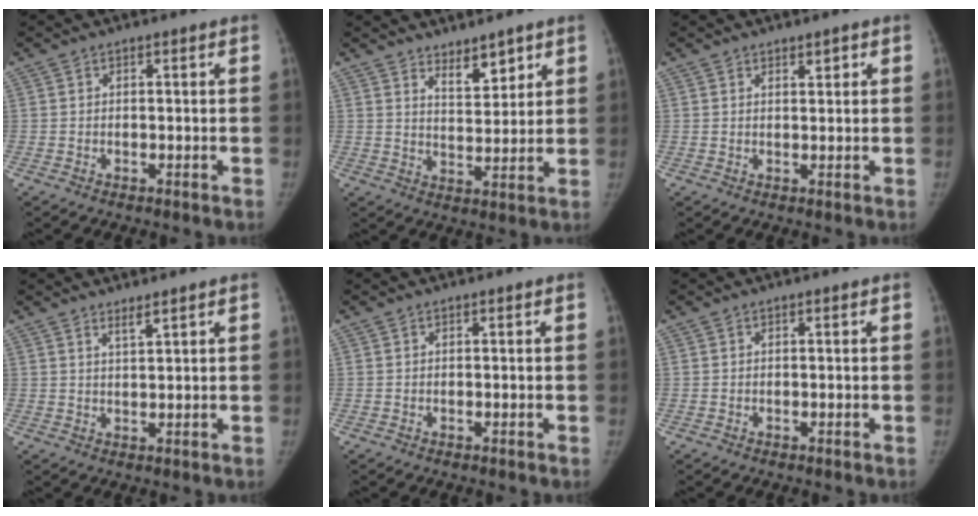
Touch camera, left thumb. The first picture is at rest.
{"total": 5.7, "force": [4.2, 2.5, 3.0], "torque": [-0.025, -0.037, 0.072]}
{"total": 1.3, "force": [0.9, 0.5, 0.8], "torque": [-0.004, -0.005, 0.013]}
{"total": 2.0, "force": [1.6, 0.1, 1.2], "torque": [-0.022, -0.016, 0.032]}
{"total": 0.0}
{"total": 0.0}